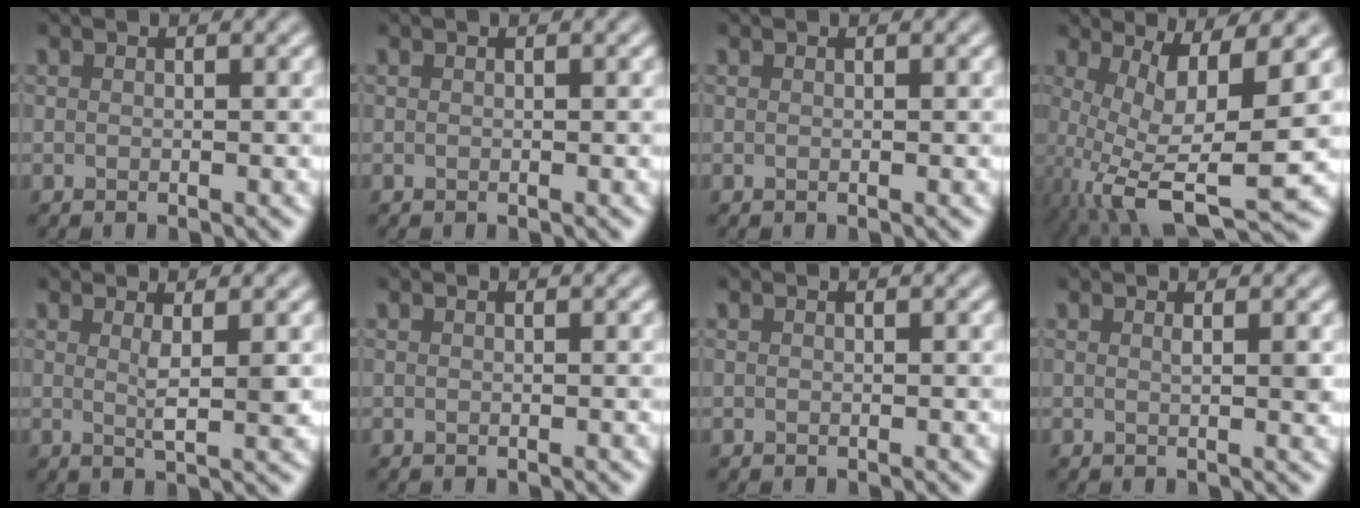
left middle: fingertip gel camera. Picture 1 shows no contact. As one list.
[{"total": 0.0}, {"total": 0.0}, {"total": 9.2, "force": [-0.8, 2.3, 8.9], "torque": [-0.157, -0.011, -0.009]}, {"total": 2.2, "force": [0.7, 0.3, 2.0], "torque": [-0.033, -0.005, 0.010]}, {"total": 0.0}, {"total": 0.0}, {"total": 1.3, "force": [0.5, 0.3, 1.2], "torque": [-0.013, -0.001, 0.004]}]